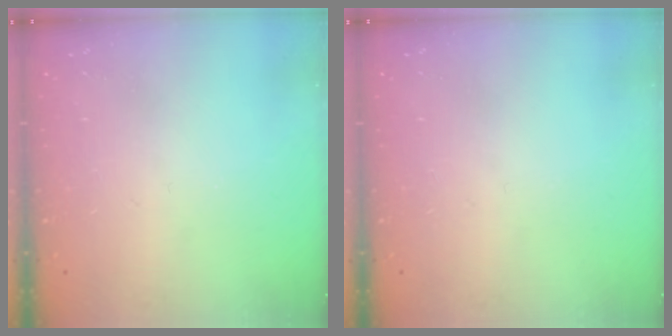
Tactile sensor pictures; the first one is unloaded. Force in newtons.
{"total": 0.0}